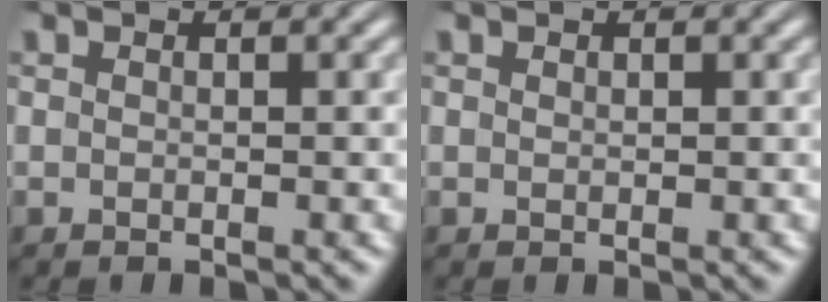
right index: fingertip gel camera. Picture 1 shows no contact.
{"total": 0.0}